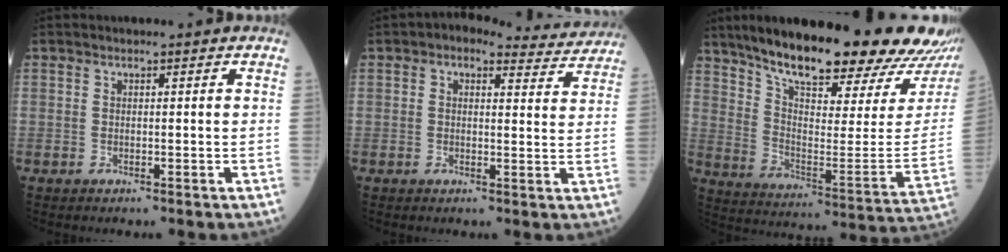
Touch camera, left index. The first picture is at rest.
{"total": 6.3, "force": [5.4, 2.7, 1.5], "torque": [-0.004, 0.008, 0.045]}
{"total": 25.4, "force": [20.7, 3.9, 14.2], "torque": [-0.225, -0.043, 0.288]}